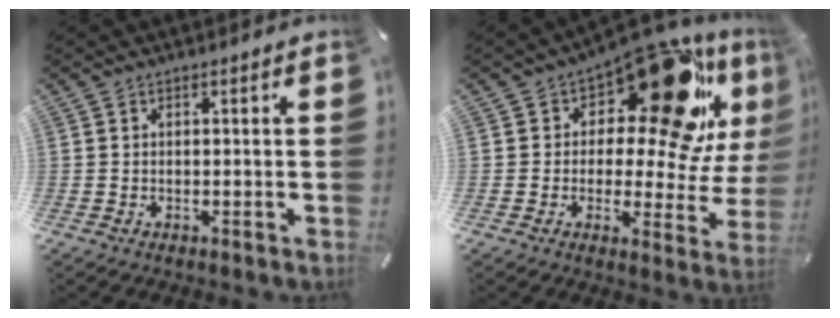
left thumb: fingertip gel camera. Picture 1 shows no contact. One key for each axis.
{"total": 20.9, "fx": 12.8, "fy": 8.3, "fz": 14.3, "tx": -0.190, "ty": -0.105, "tz": 0.207}